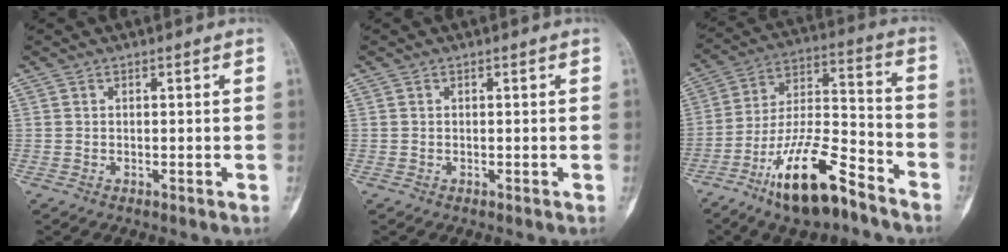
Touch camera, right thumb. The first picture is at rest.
{"total": 0.0}
{"total": 17.4, "force": [-11.3, 5.7, 12.0], "torque": [-0.211, 0.078, -0.205]}